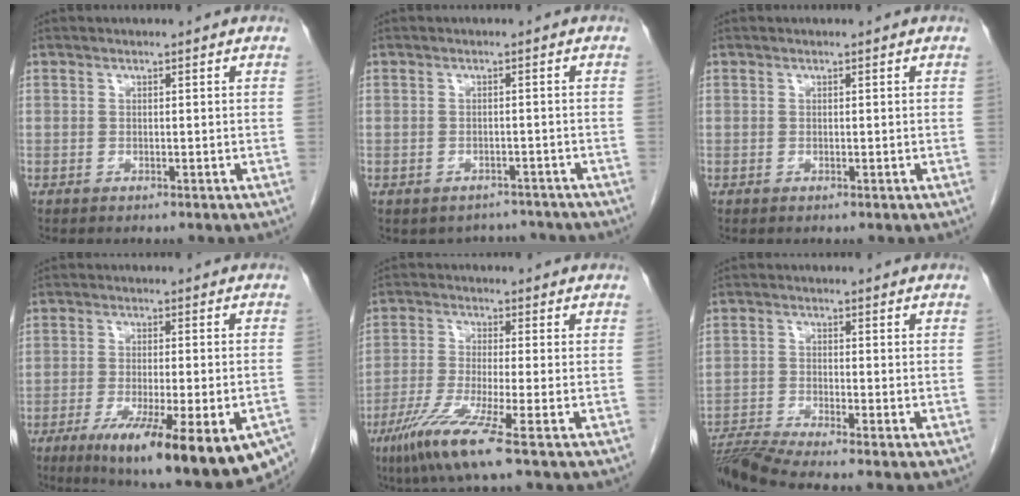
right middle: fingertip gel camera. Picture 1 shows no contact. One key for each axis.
{"total": 4.6, "fx": -4.0, "fy": 2.1, "fz": -0.1, "tx": 0.009, "ty": 0.016, "tz": -0.049}
{"total": 0.0}
{"total": 19.4, "fx": -13.3, "fy": 3.1, "fz": 13.8, "tx": -0.138, "ty": -0.027, "tz": -0.182}
{"total": 8.6, "fx": -4.9, "fy": -0.7, "fz": 7.1, "tx": -0.142, "ty": -0.030, "tz": -0.096}
{"total": 7.8, "fx": -6.9, "fy": -1.9, "fz": 3.2, "tx": -0.059, "ty": -0.011, "tz": -0.123}